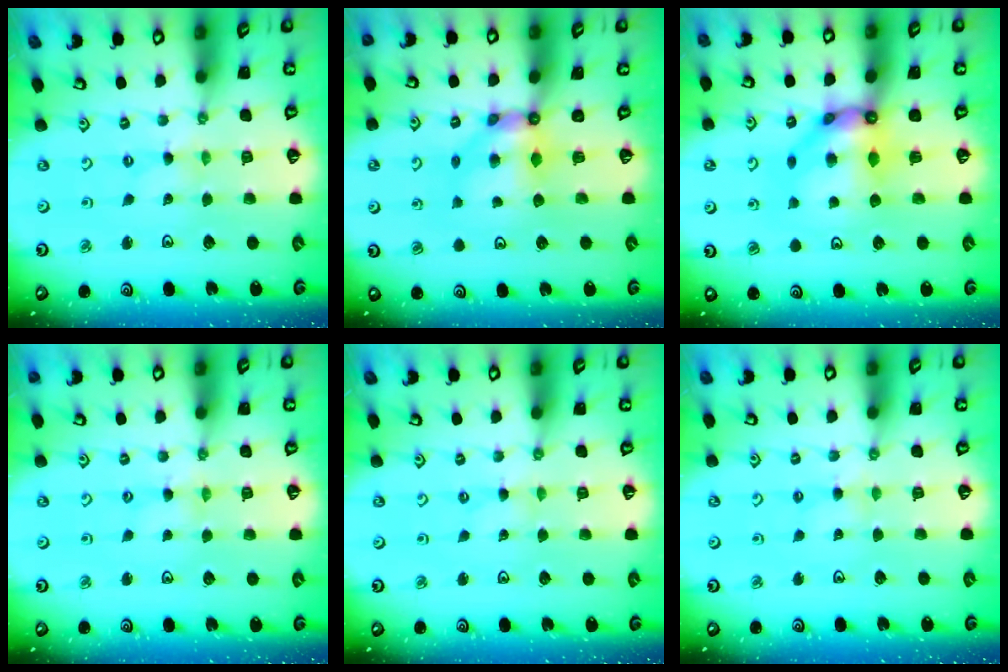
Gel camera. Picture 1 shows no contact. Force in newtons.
{"total": 6.9, "press": 6.8, "slide": 0.5}
{"total": 11.2, "press": 11.1, "slide": 1.5}
{"total": 2.7, "press": 2.7, "slide": 0.4}
{"total": 0.0}
{"total": 2.3, "press": 2.3, "slide": 0.4}